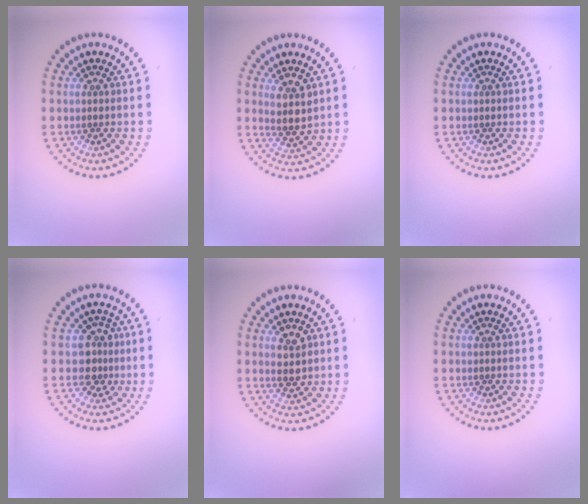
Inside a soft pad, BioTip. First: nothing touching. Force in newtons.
{"total": 2.9, "press": 2.4, "slide": 1.5}
{"total": 0.0}
{"total": 2.5, "press": 1.8, "slide": 1.8}
{"total": 2.3, "press": 2.3, "slide": 0.6}
{"total": 0.0}